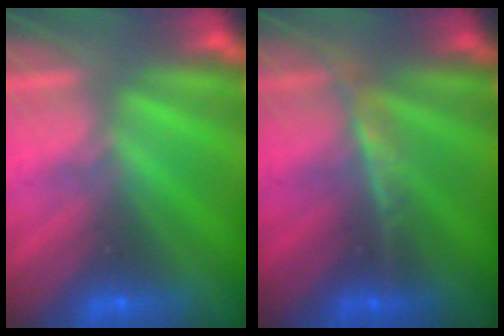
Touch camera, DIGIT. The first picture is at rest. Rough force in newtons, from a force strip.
{"total": 2.4}